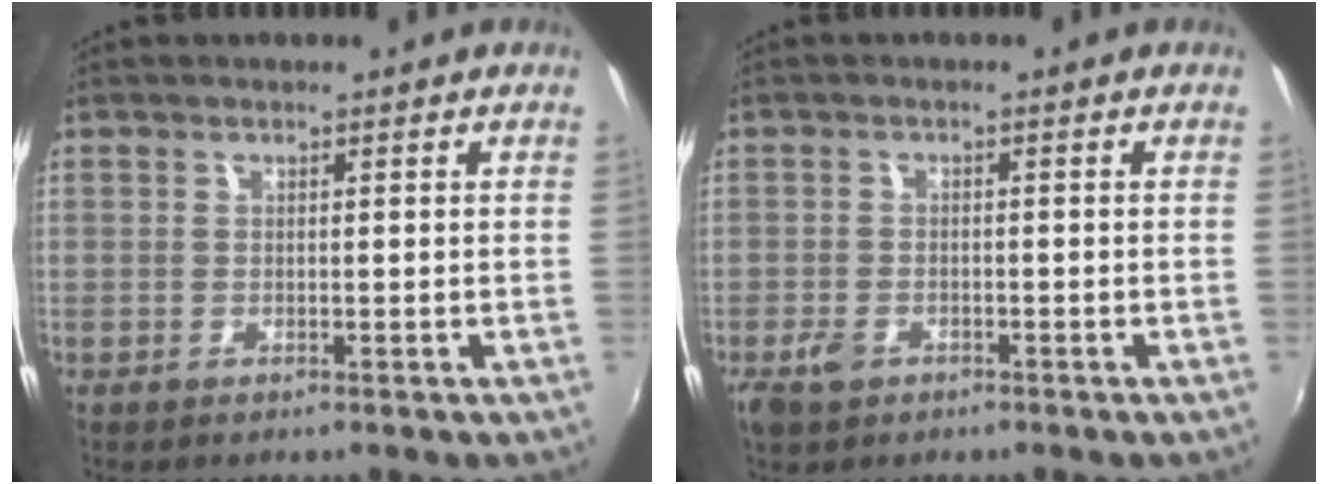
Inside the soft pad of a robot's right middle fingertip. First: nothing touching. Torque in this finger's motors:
{"motor_torque": [0.62, -0.38, 0.04, 0.05]}